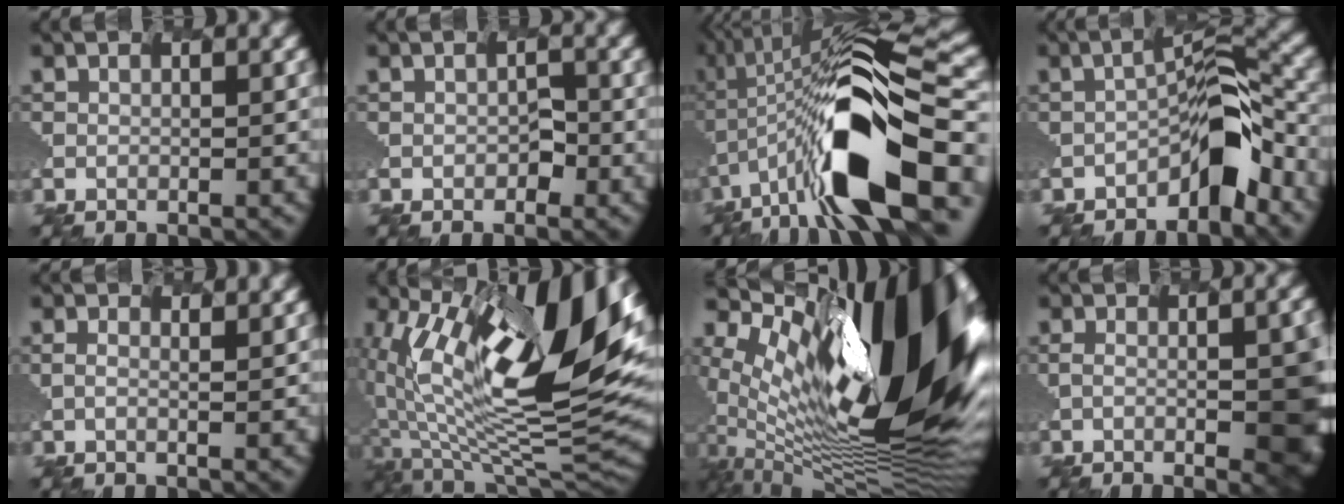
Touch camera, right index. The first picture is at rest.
{"total": 1.1, "force": [-0.4, 0.2, -1.0], "torque": [-0.002, 0.004, -0.015]}
{"total": 13.4, "force": [-3.9, 5.0, 11.8], "torque": [-0.226, 0.027, -0.081]}
{"total": 5.5, "force": [-3.8, 2.0, 3.4], "torque": [-0.050, 0.032, -0.084]}
{"total": 1.0, "force": [1.0, 0.2, 0.2], "torque": [0.007, 0.025, -0.015]}
{"total": 14.4, "force": [4.3, 6.6, 12.0], "torque": [-0.225, 0.015, 0.059]}
{"total": 17.1, "force": [4.2, 7.1, 15.0], "torque": [-0.259, 0.024, 0.045]}
{"total": 7.4, "force": [-1.8, 2.8, 6.7], "torque": [-0.084, 0.002, -0.022]}